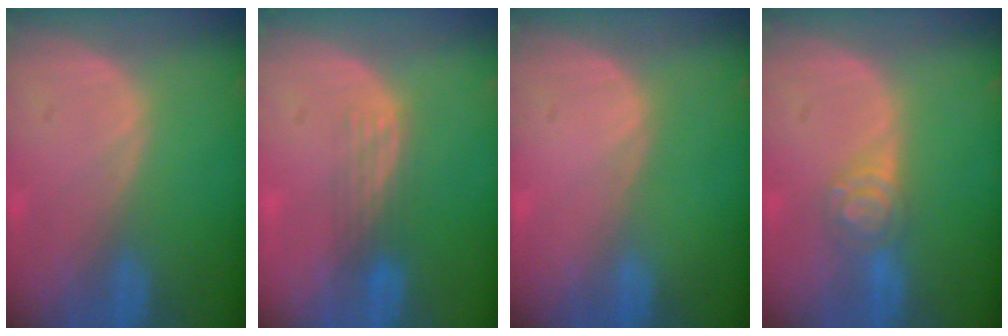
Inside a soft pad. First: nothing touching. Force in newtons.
{"total": 2.9, "press": 2.8, "slide": 1.0}
{"total": 0.0}
{"total": 4.1, "press": 4.0, "slide": 0.9}